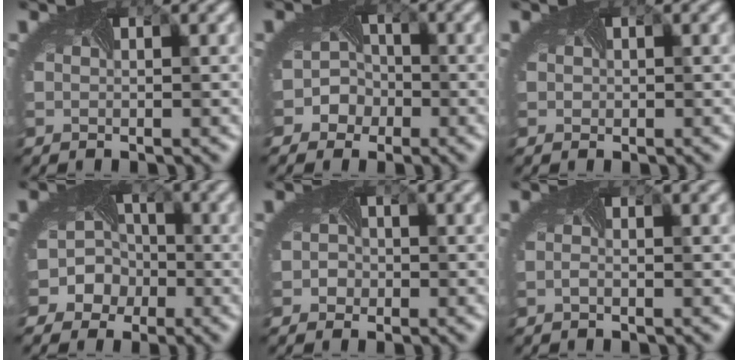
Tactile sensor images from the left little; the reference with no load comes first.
{"total": 3.6, "force": [-1.6, 3.2, 0.6], "torque": [0.016, 0.008, -0.031]}
{"total": 0.6, "force": [0.2, 0.5, -0.2], "torque": [0.003, -0.002, 0.000]}
{"total": 6.8, "force": [-2.5, 6.1, 1.8], "torque": [-0.019, 0.003, -0.067]}
{"total": 1.7, "force": [-0.3, 1.7, 0.3], "torque": [0.011, 0.004, -0.013]}
{"total": 0.6, "force": [-0.6, -0.2, -0.1], "torque": [-0.003, -0.002, -0.012]}